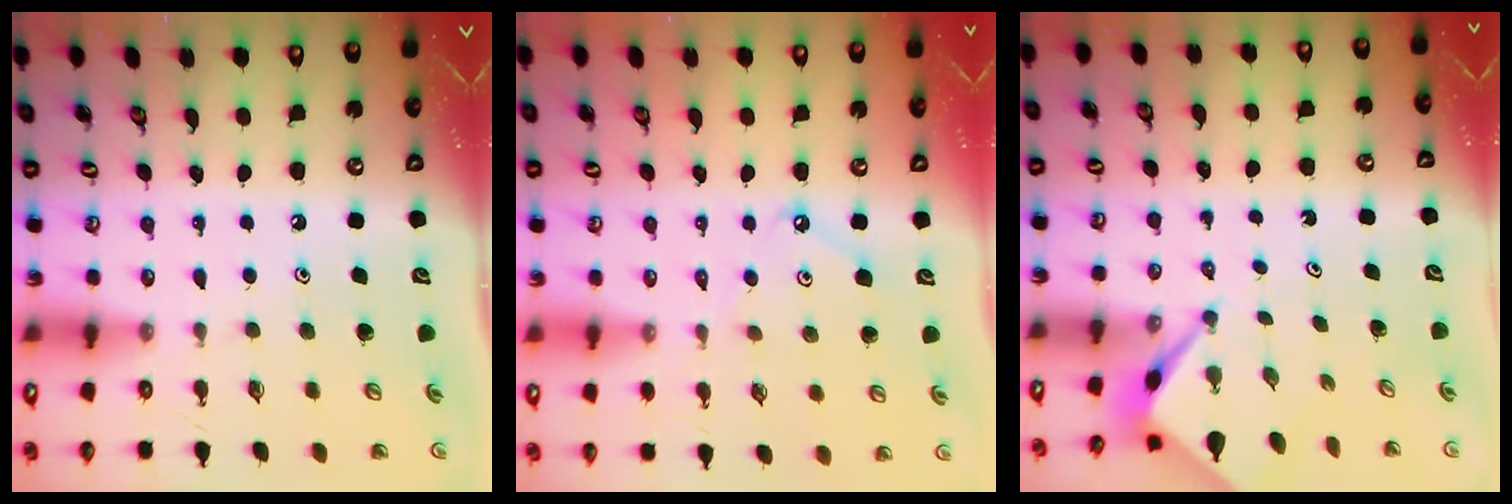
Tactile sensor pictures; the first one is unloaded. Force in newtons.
{"total": 5.3, "press": 5.3, "slide": 0.4}
{"total": 2.5, "press": 2.5, "slide": 0.1}